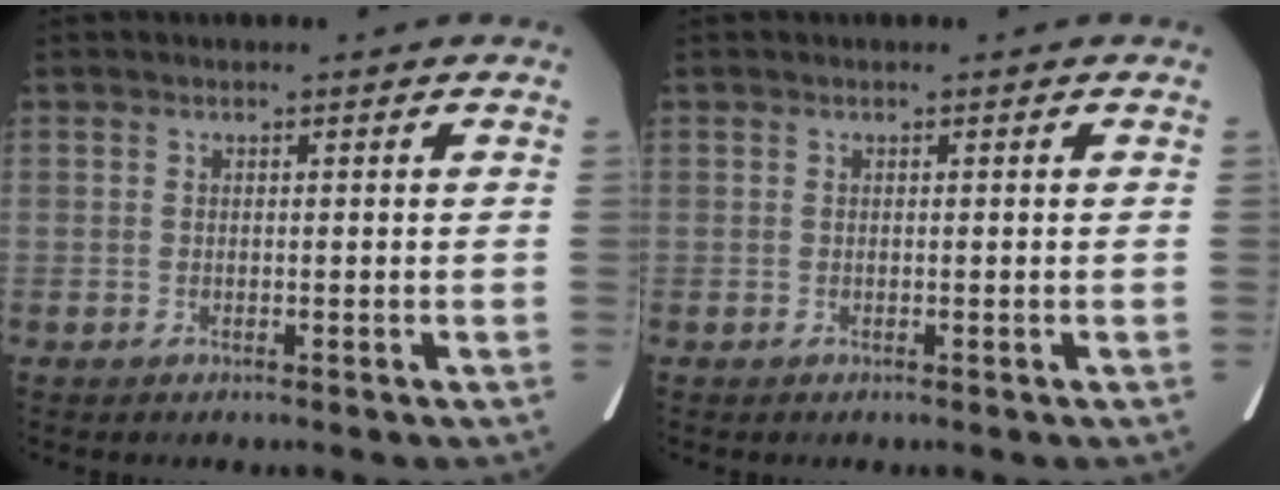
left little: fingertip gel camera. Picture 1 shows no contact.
{"total": 0.0}